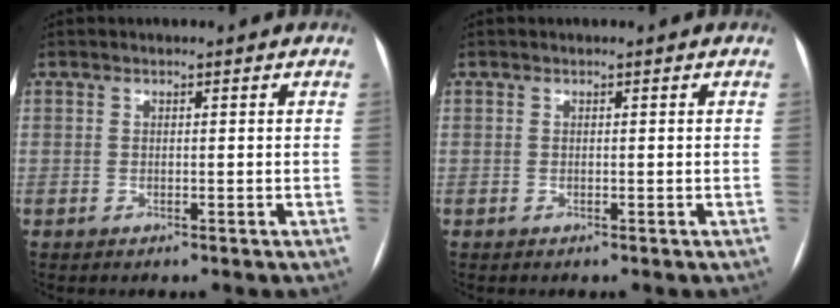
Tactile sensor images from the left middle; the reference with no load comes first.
{"total": 0.0}